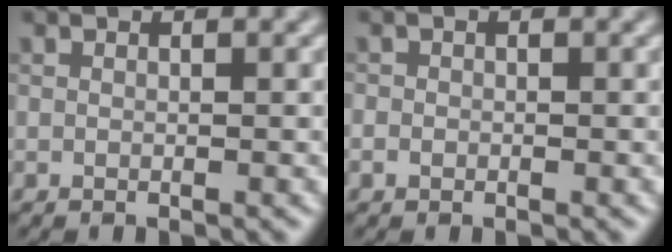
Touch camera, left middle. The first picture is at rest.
{"total": 0.9, "force": [-0.3, 0.8, 0.3], "torque": [-0.001, -0.004, -0.008]}